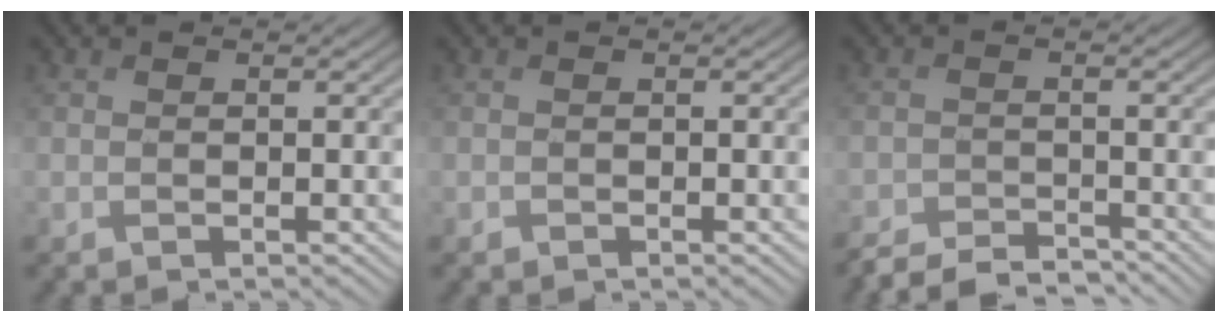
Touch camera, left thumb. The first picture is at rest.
{"total": 0.8, "force": [-0.3, 0.7, -0.3], "torque": [0.011, -0.003, -0.007]}
{"total": 5.1, "force": [-4.8, 1.3, 1.2], "torque": [-0.016, -0.010, -0.089]}